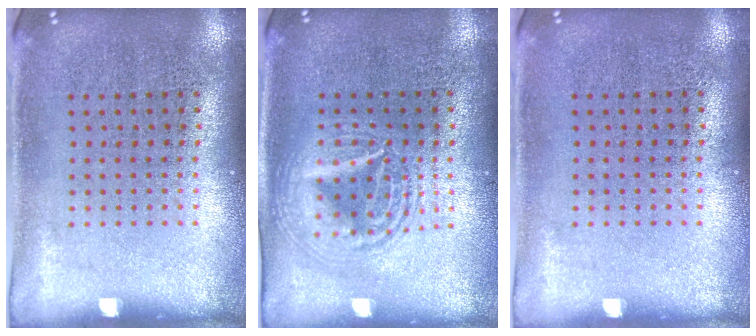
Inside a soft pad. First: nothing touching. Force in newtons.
{"total": 2.6, "press": 2.5, "slide": 0.3}
{"total": 0.0}